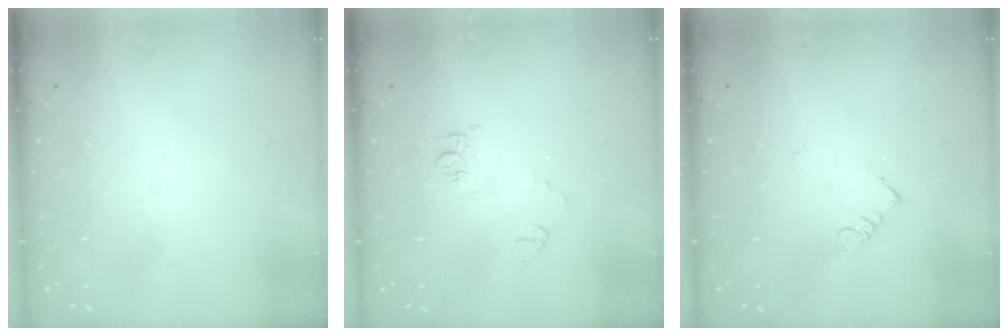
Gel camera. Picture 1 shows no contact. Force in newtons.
{"total": 7.2, "press": 7.2, "slide": 0.7}
{"total": 3.0, "press": 2.9, "slide": 0.4}